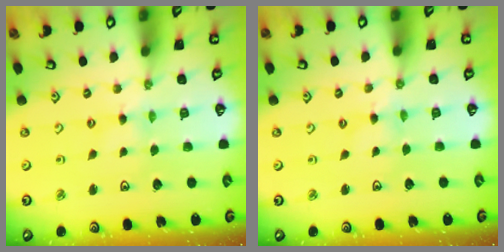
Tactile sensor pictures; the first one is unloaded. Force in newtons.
{"total": 0.0}